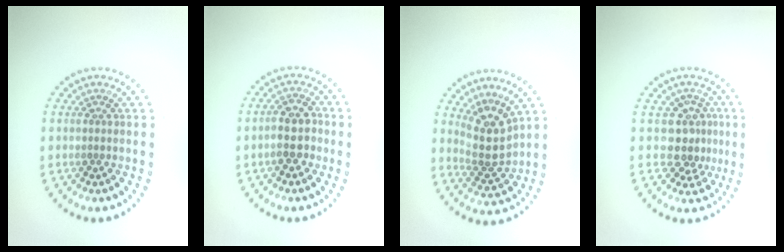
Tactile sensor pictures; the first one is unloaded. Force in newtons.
{"total": 3.0, "press": 2.9, "slide": 0.8}
{"total": 3.7, "press": 3.1, "slide": 2.0}
{"total": 3.1, "press": 2.6, "slide": 1.8}